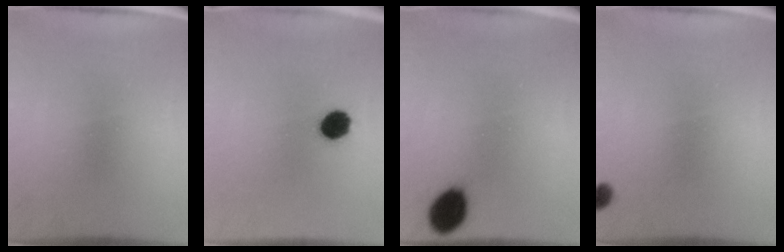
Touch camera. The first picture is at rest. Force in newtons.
{"total": 6.3}
{"total": 8.4}
{"total": 1.5}